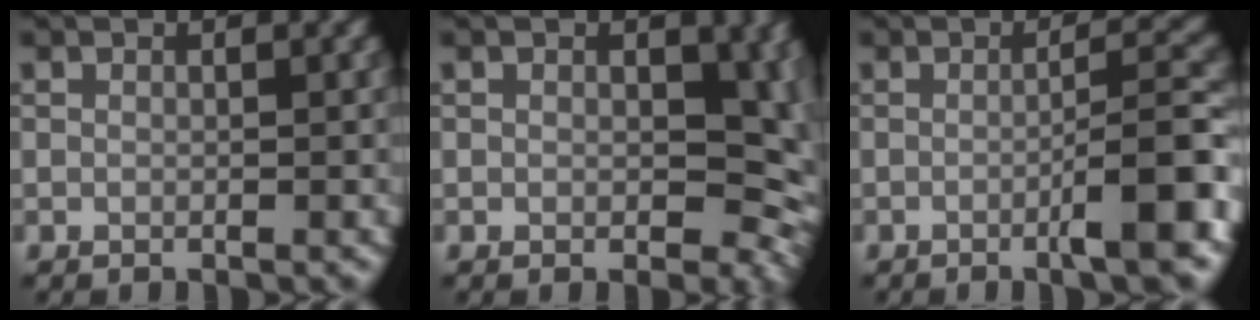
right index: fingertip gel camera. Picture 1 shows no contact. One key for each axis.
{"total": 8.1, "fx": 0.4, "fy": 5.3, "fz": 6.2, "tx": -0.048, "ty": -0.007, "tz": 0.005}
{"total": 5.6, "fx": -2.0, "fy": 0.7, "fz": 5.2, "tx": -0.068, "ty": 0.015, "tz": -0.041}